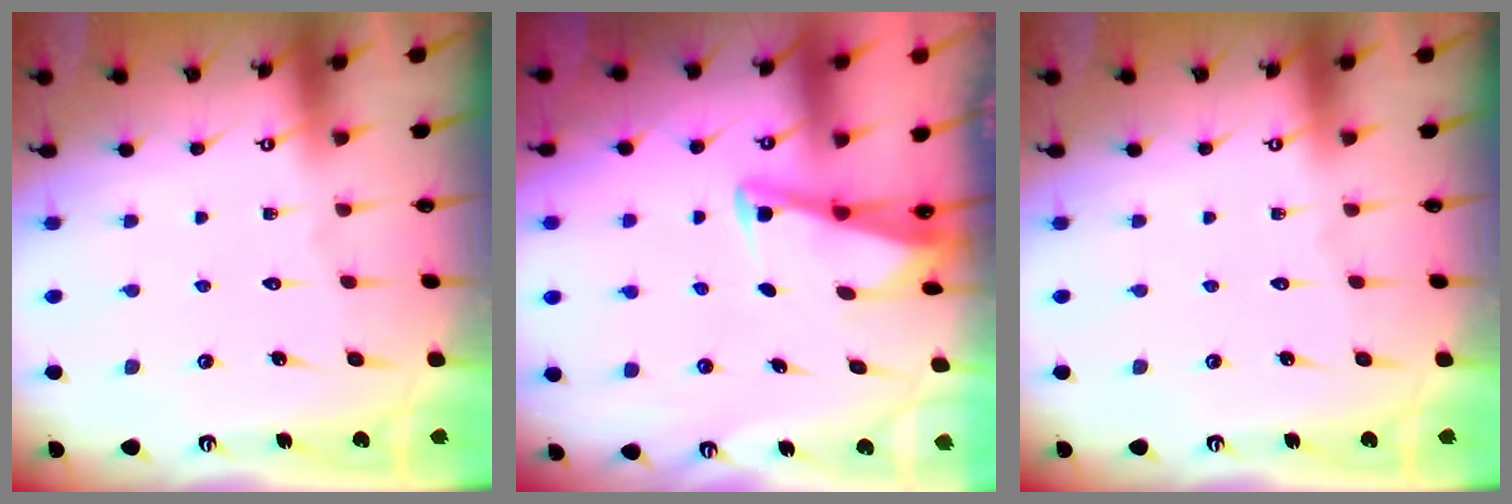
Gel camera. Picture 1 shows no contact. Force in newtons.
{"total": 2.7, "press": 2.7, "slide": 0.3}
{"total": 0.0}